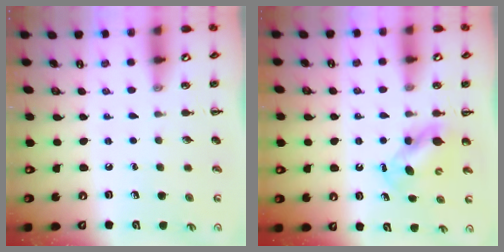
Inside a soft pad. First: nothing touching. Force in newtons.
{"total": 5.9, "press": 5.8, "slide": 0.5}